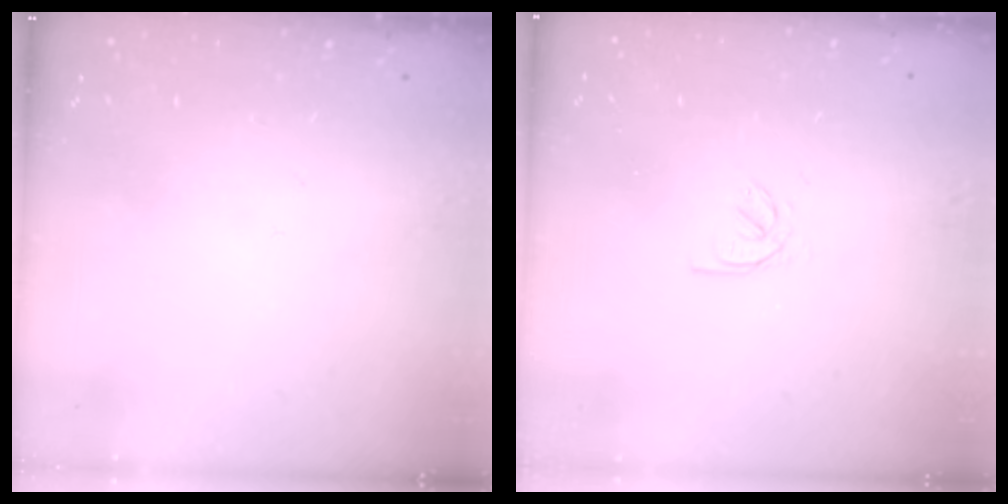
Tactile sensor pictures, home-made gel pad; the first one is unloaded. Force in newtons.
{"total": 2.0, "press": 2.0, "slide": 0.4}